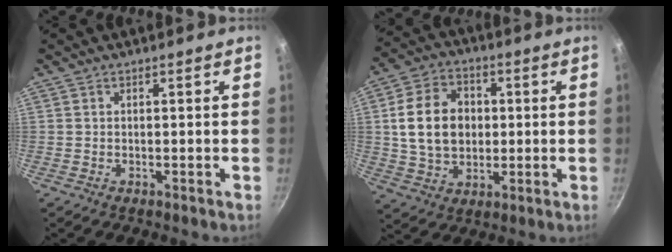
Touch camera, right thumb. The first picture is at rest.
{"total": 13.9, "force": [1.2, 10.6, 8.9], "torque": [-0.140, 0.011, 0.021]}